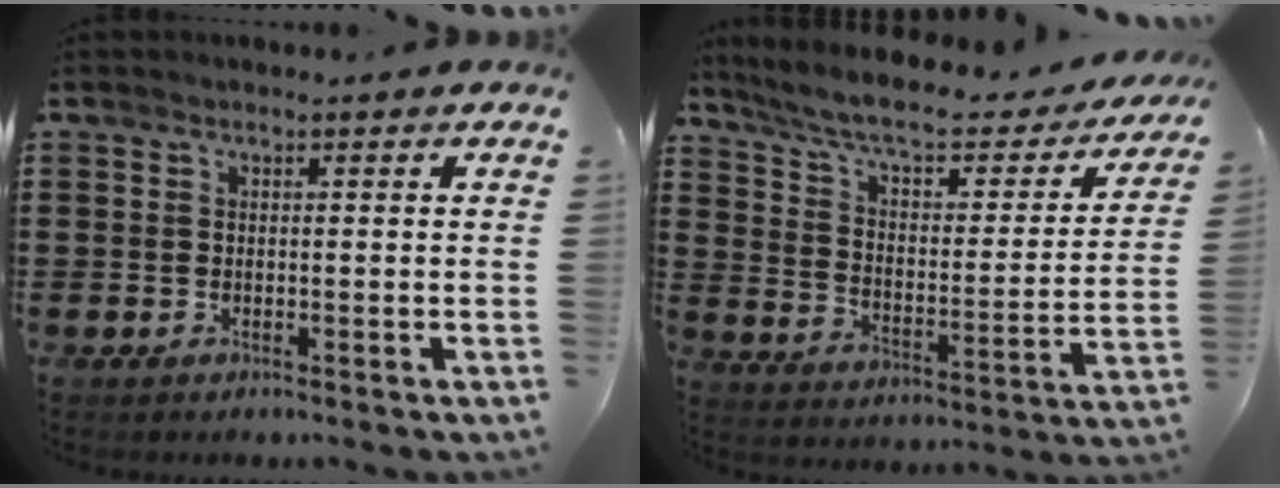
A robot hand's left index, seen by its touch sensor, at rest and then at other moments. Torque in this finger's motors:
{"motor_torque": [2.14, 0.00, 0.67, 0.16]}